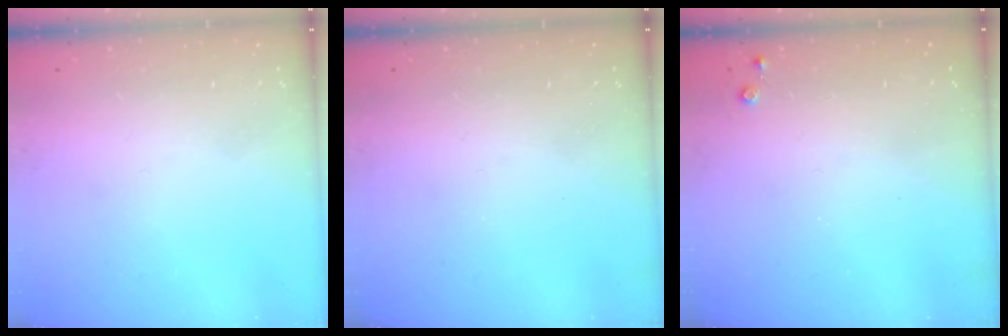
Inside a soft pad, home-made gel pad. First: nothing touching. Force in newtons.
{"total": 0.0}
{"total": 3.5, "press": 3.5, "slide": 0.5}